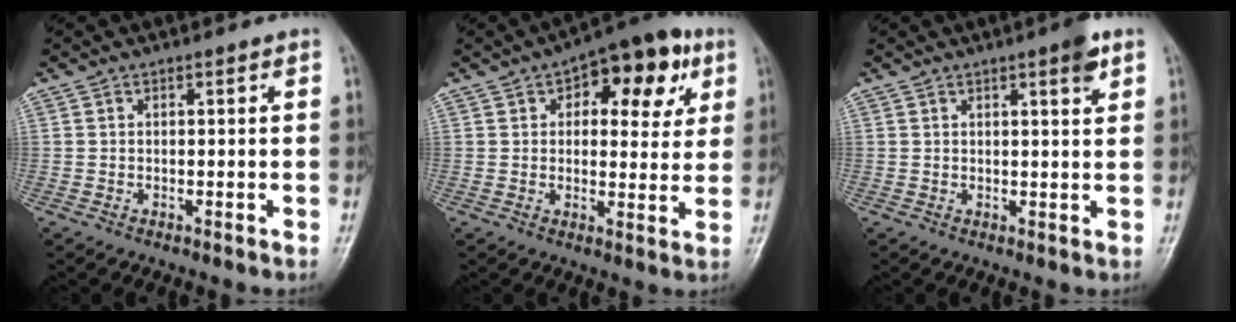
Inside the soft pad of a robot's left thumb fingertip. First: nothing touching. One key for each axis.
{"total": 14.1, "fx": 5.7, "fy": 7.4, "fz": 10.6, "tx": -0.089, "ty": 0.002, "tz": 0.071}
{"total": 3.6, "fx": 2.1, "fy": 0.6, "fz": 2.9, "tx": -0.036, "ty": -0.010, "tz": 0.026}